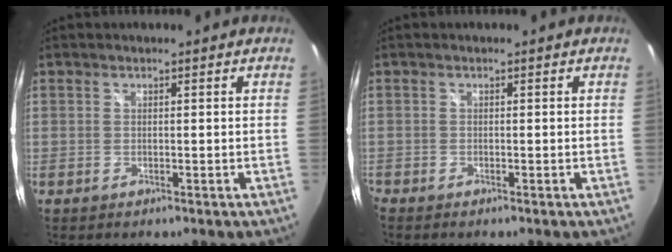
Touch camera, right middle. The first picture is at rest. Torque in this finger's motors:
{"motor_torque": [1.06, -1.08, 0.29, 0.21]}